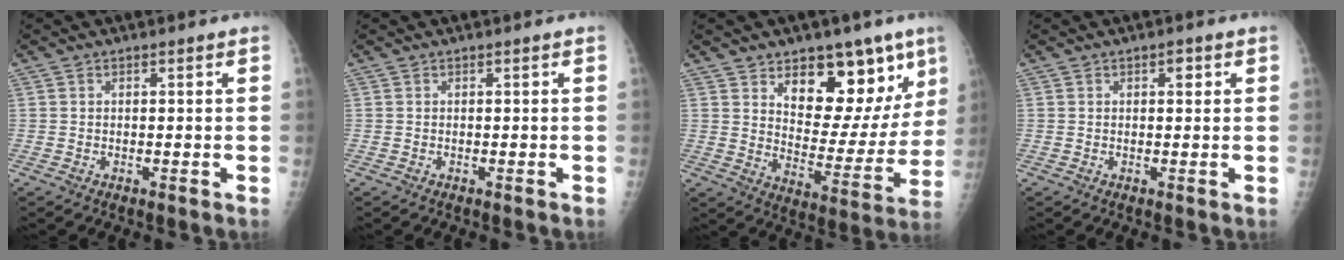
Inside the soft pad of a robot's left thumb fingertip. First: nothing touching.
{"total": 0.0}
{"total": 17.5, "force": [9.9, 9.3, 11.1], "torque": [-0.089, -0.061, 0.149]}
{"total": 1.7, "force": [0.7, 0.9, 1.3], "torque": [-0.010, 0.000, 0.009]}